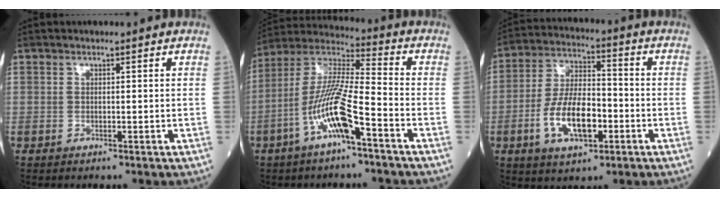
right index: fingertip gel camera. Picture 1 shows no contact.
{"total": 12.4, "force": [-5.3, 1.6, 11.1], "torque": [-0.228, 0.005, -0.104]}
{"total": 11.5, "force": [-3.6, 4.8, 9.8], "torque": [-0.197, 0.008, -0.064]}